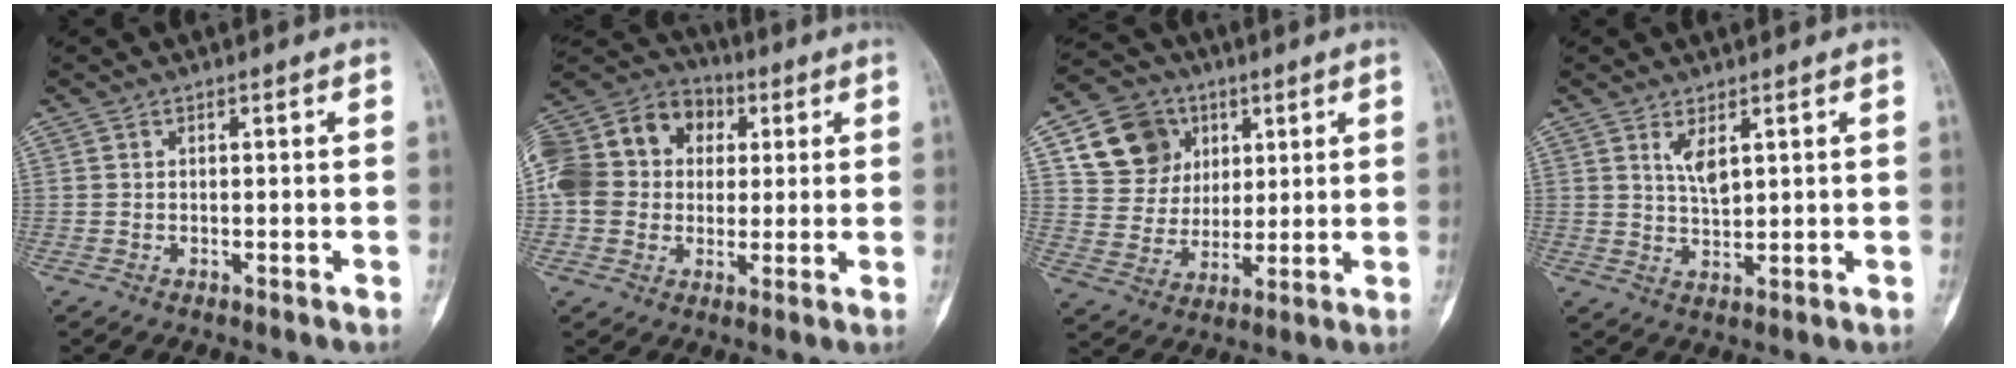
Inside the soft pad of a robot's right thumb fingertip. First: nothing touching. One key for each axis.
{"total": 20.6, "fx": 2.9, "fy": 16.9, "fz": 11.4, "tx": -0.229, "ty": 0.049, "tz": 0.051}
{"total": 13.2, "fx": 5.4, "fy": 11.1, "fz": 4.7, "tx": -0.045, "ty": -0.010, "tz": 0.103}
{"total": 3.7, "fx": 1.8, "fy": 1.2, "fz": 3.0, "tx": -0.053, "ty": -0.016, "tz": 0.040}